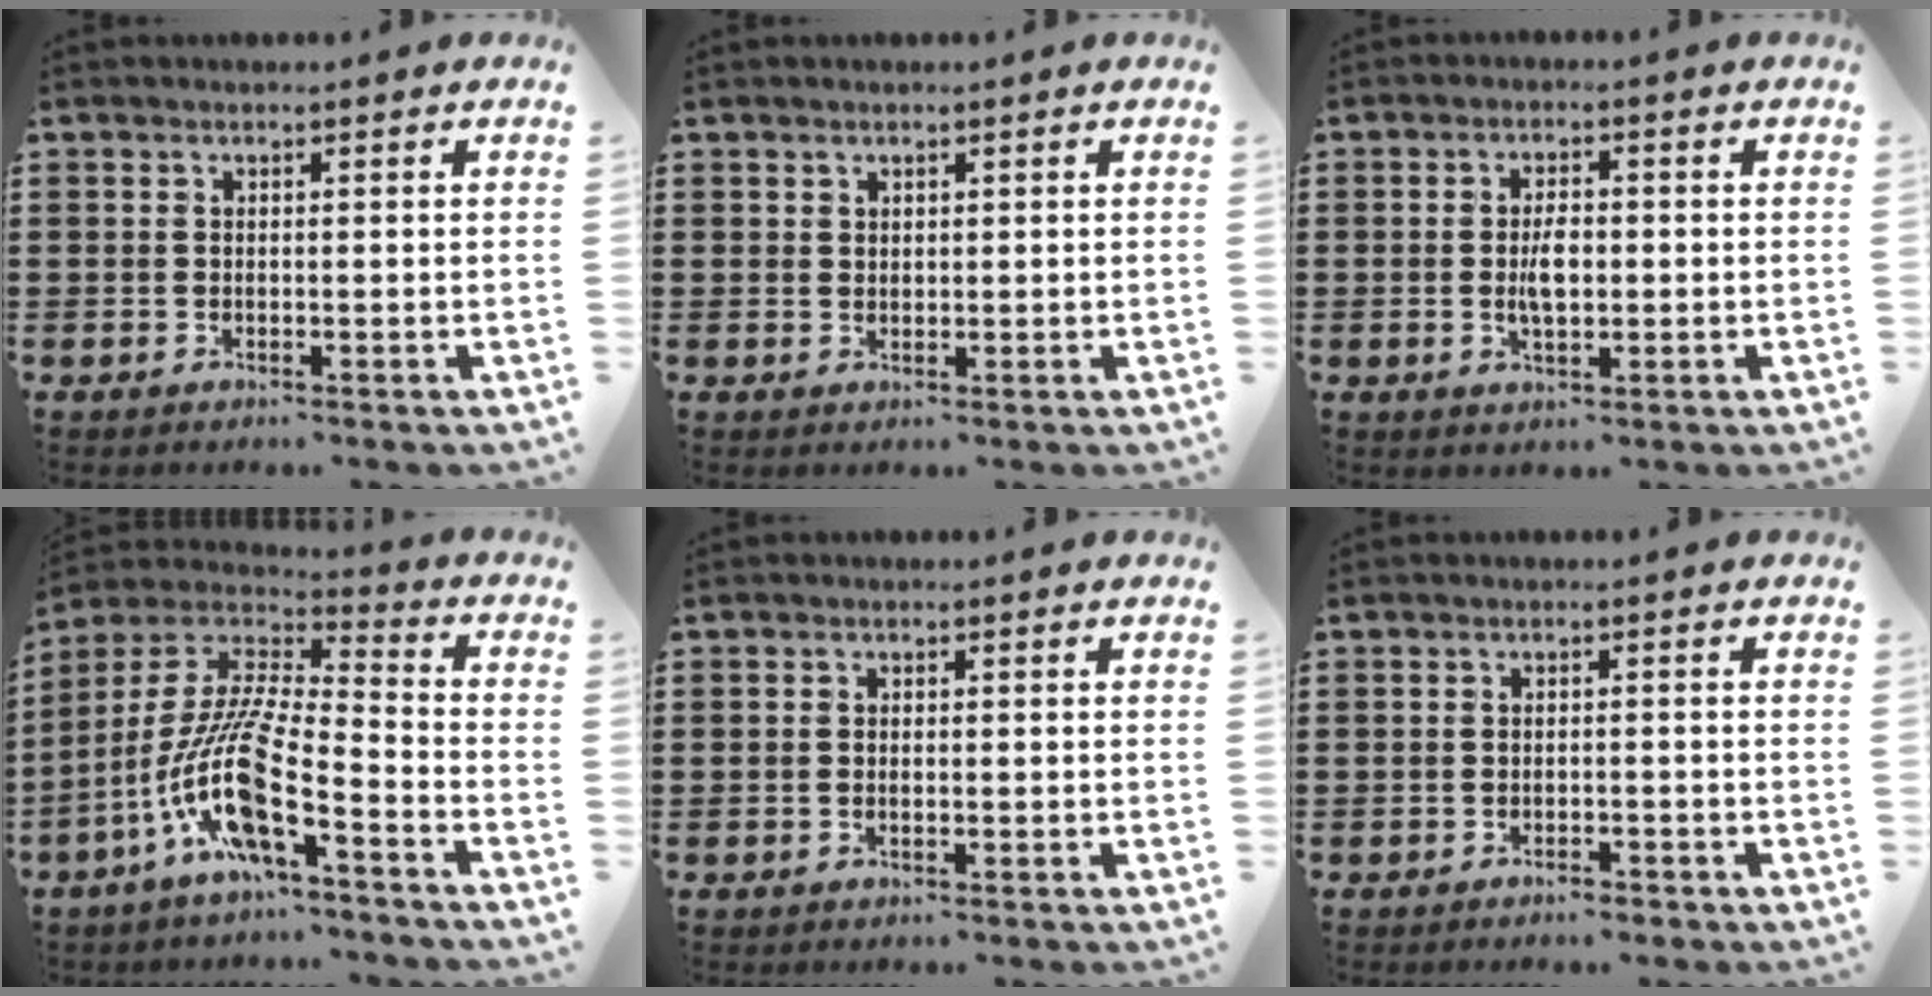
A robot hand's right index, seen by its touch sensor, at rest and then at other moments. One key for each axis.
{"total": 1.1, "fx": 0.9, "fy": 0.6, "fz": 0.1, "tx": -0.003, "ty": 0.001, "tz": 0.018}
{"total": 4.1, "fx": -0.1, "fy": 1.8, "fz": 3.7, "tx": -0.078, "ty": 0.001, "tz": -0.005}
{"total": 12.5, "fx": -6.8, "fy": 1.6, "fz": 10.3, "tx": -0.236, "ty": -0.027, "tz": -0.144}
{"total": 0.6, "fx": -0.2, "fy": 0.2, "fz": 0.5, "tx": -0.012, "ty": -0.004, "tz": -0.002}
{"total": 2.0, "fx": -1.9, "fy": 0.0, "fz": 0.7, "tx": -0.014, "ty": 0.000, "tz": -0.036}